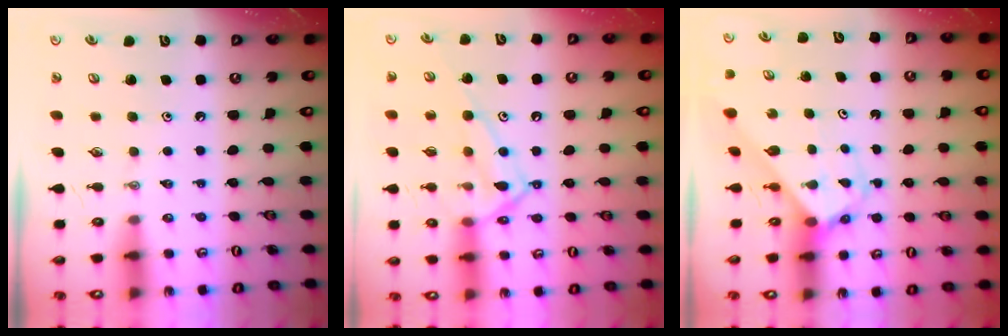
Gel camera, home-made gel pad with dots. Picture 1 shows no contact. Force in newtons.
{"total": 15.3, "press": 15.3, "slide": 1.1}
{"total": 2.9, "press": 2.9, "slide": 0.1}